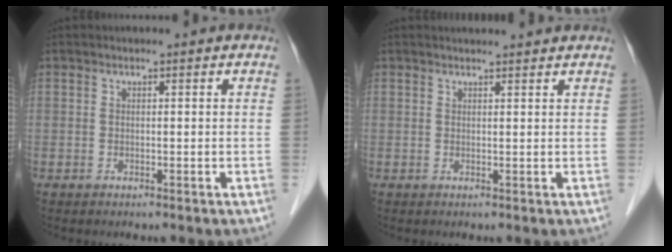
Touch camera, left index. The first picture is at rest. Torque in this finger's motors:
{"motor_torque": [0.20, -0.31, -0.05, -0.01]}